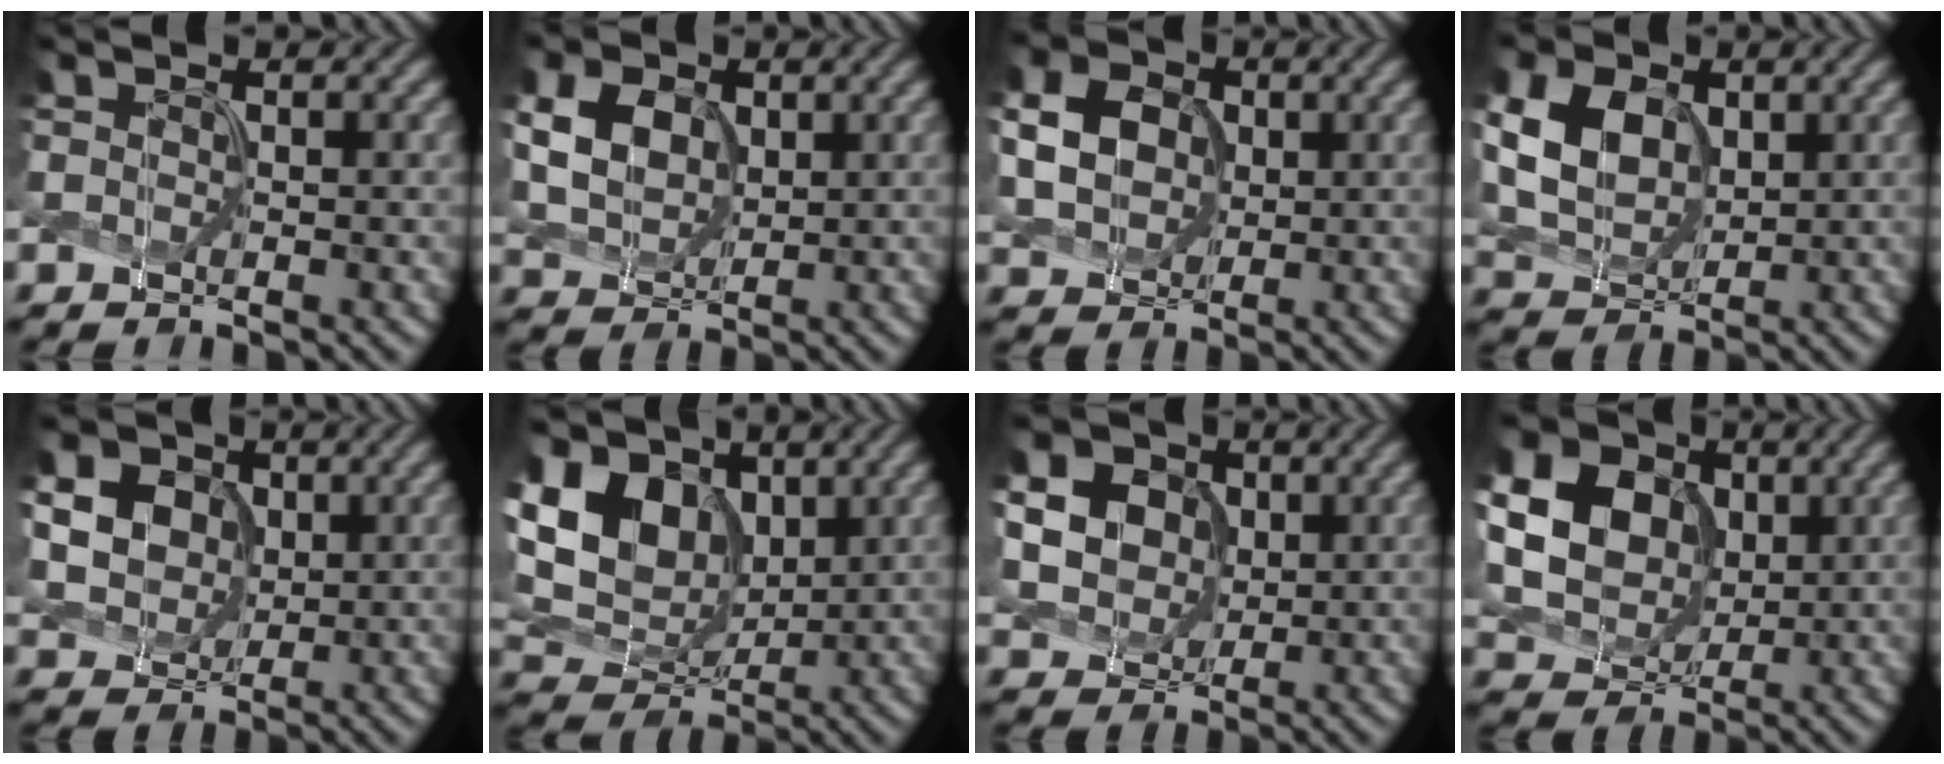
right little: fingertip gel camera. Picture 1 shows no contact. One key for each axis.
{"total": 4.6, "fx": 0.7, "fy": 3.5, "fz": 2.9, "tx": -0.079, "ty": 0.006, "tz": 0.017}
{"total": 5.2, "fx": 0.5, "fy": 4.2, "fz": 3.0, "tx": -0.093, "ty": 0.012, "tz": 0.012}
{"total": 5.8, "fx": 0.9, "fy": 4.2, "fz": 3.9, "tx": -0.094, "ty": 0.005, "tz": 0.023}
{"total": 9.7, "fx": 3.2, "fy": 7.9, "fz": 4.7, "tx": -0.125, "ty": 0.035, "tz": 0.056}
{"total": 9.1, "fx": 2.5, "fy": 6.9, "fz": 5.4, "tx": -0.142, "ty": 0.018, "tz": 0.041}
{"total": 11.6, "fx": 3.7, "fy": 9.6, "fz": 5.5, "tx": -0.147, "ty": 0.032, "tz": 0.072}
{"total": 13.1, "fx": 3.3, "fy": 10.6, "fz": 6.9, "tx": -0.174, "ty": 0.033, "tz": 0.069}